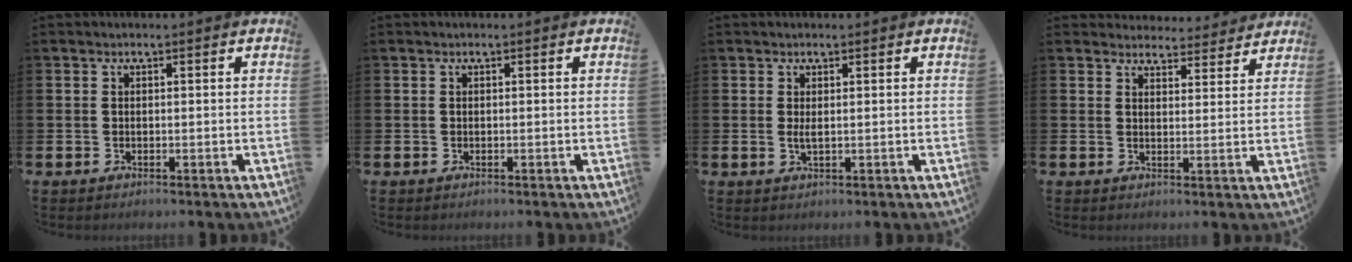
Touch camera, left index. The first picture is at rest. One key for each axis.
{"total": 0.0}
{"total": 1.2, "fx": 0.3, "fy": 0.3, "fz": 1.1, "tx": -0.020, "ty": 0.000, "tz": 0.005}
{"total": 3.9, "fx": 3.9, "fy": 0.8, "fz": -0.1, "tx": 0.003, "ty": -0.027, "tz": 0.068}